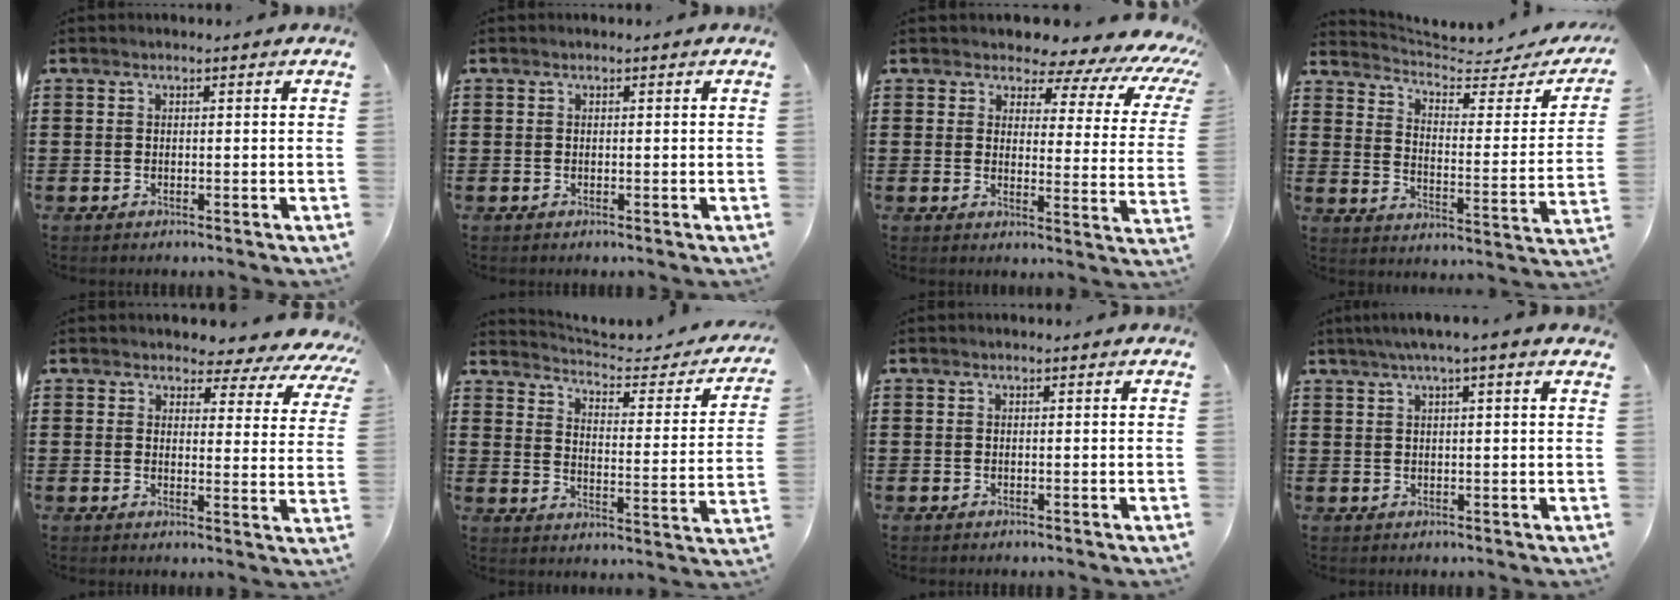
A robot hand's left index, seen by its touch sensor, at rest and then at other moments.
{"total": 0.0}
{"total": 5.2, "force": [4.2, 2.2, 2.1], "torque": [-0.042, -0.031, 0.063]}
{"total": 4.4, "force": [3.9, 0.5, 2.1], "torque": [-0.056, -0.032, 0.059]}
{"total": 3.1, "force": [2.7, 1.1, 0.8], "torque": [-0.019, -0.022, 0.040]}
{"total": 3.4, "force": [3.1, 0.1, 1.3], "torque": [-0.047, -0.027, 0.044]}
{"total": 0.0}
{"total": 2.4, "force": [1.5, -0.3, 1.9], "torque": [-0.039, 0.001, 0.026]}